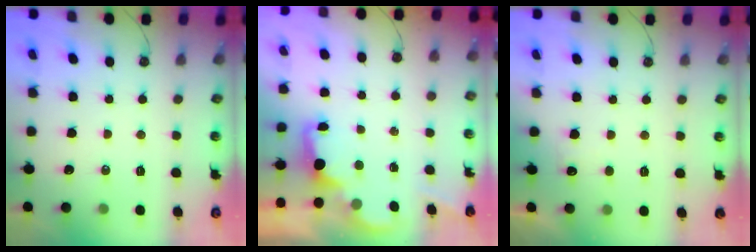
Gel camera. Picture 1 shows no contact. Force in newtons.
{"total": 1.5, "press": 1.4, "slide": 0.7}
{"total": 3.2, "press": 3.0, "slide": 1.2}